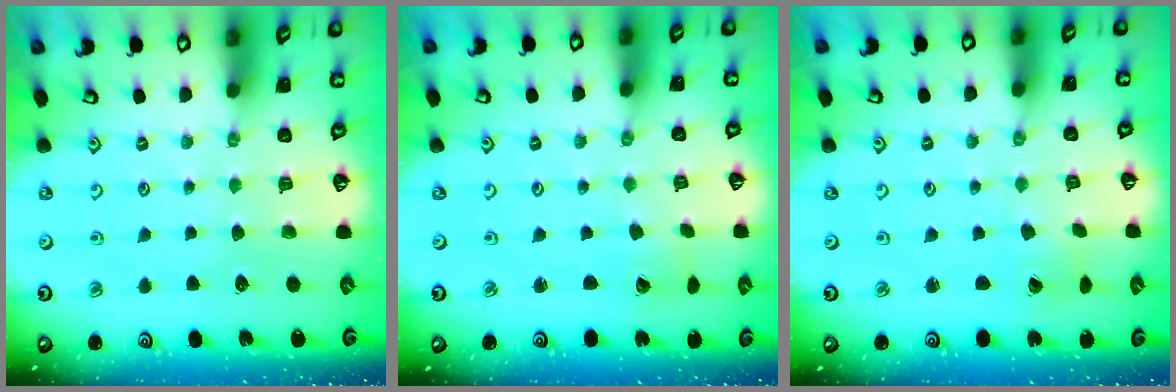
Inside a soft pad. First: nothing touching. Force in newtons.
{"total": 1.9, "press": 1.9, "slide": 0.2}
{"total": 1.8, "press": 1.8, "slide": 0.4}